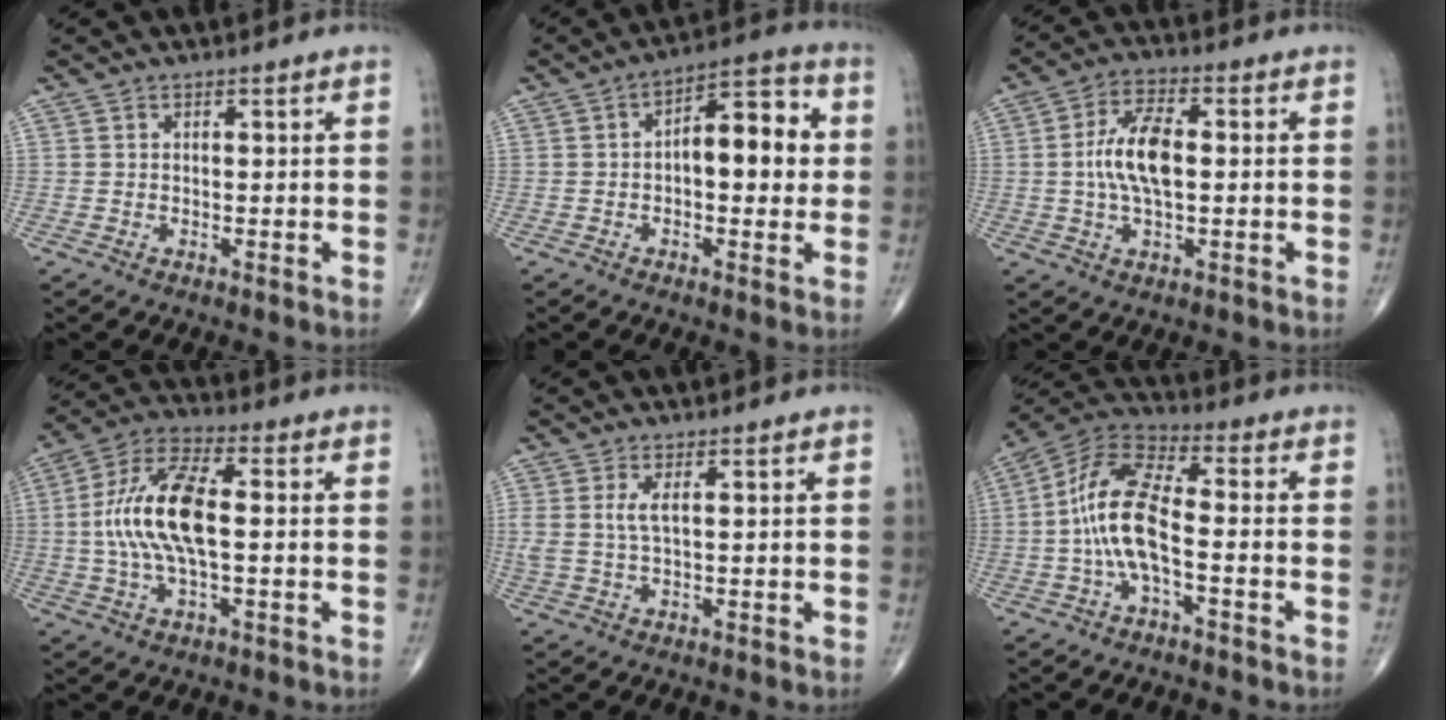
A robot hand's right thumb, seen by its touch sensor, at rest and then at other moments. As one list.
[{"total": 11.1, "force": [0.6, 5.4, 9.7], "torque": [-0.107, 0.026, 0.002]}, {"total": 9.8, "force": [0.2, 4.4, 8.7], "torque": [-0.172, 0.010, 0.000]}, {"total": 14.0, "force": [0.0, 5.4, 12.9], "torque": [-0.274, 0.025, -0.004]}, {"total": 2.7, "force": [0.8, 0.5, 2.5], "torque": [-0.068, 0.004, 0.024]}, {"total": 11.9, "force": [-2.1, 4.3, 11.0], "torque": [-0.234, 0.042, -0.047]}]